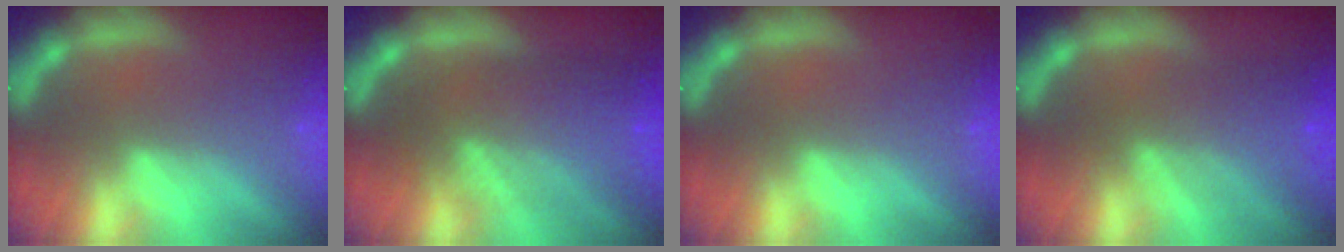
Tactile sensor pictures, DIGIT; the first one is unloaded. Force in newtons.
{"total": 8.6}
{"total": 0.0}
{"total": 5.5}